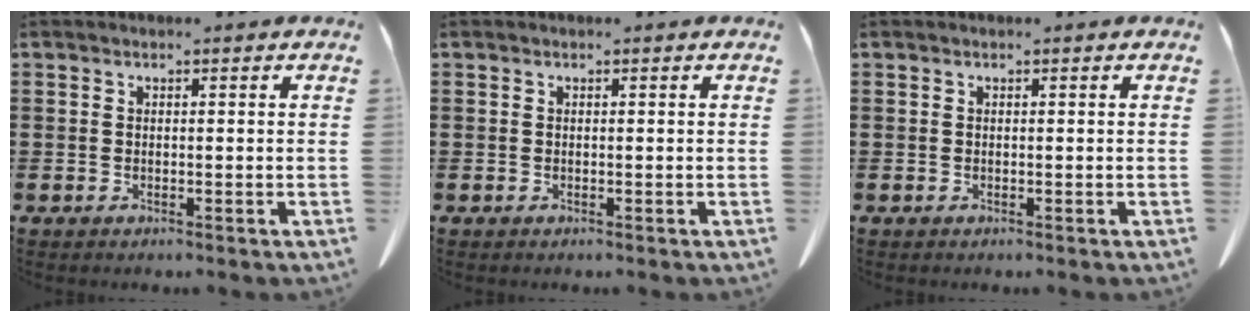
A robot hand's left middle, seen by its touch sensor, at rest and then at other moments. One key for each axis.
{"total": 0.0}
{"total": 0.0}